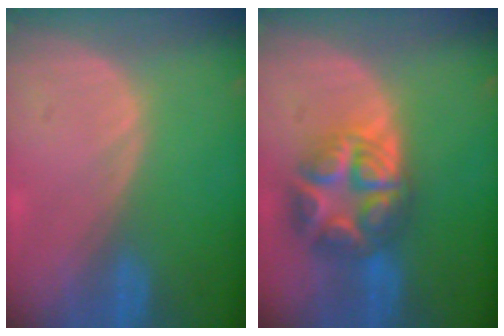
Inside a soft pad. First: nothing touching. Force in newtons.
{"total": 8.7, "press": 8.7, "slide": 0.5}